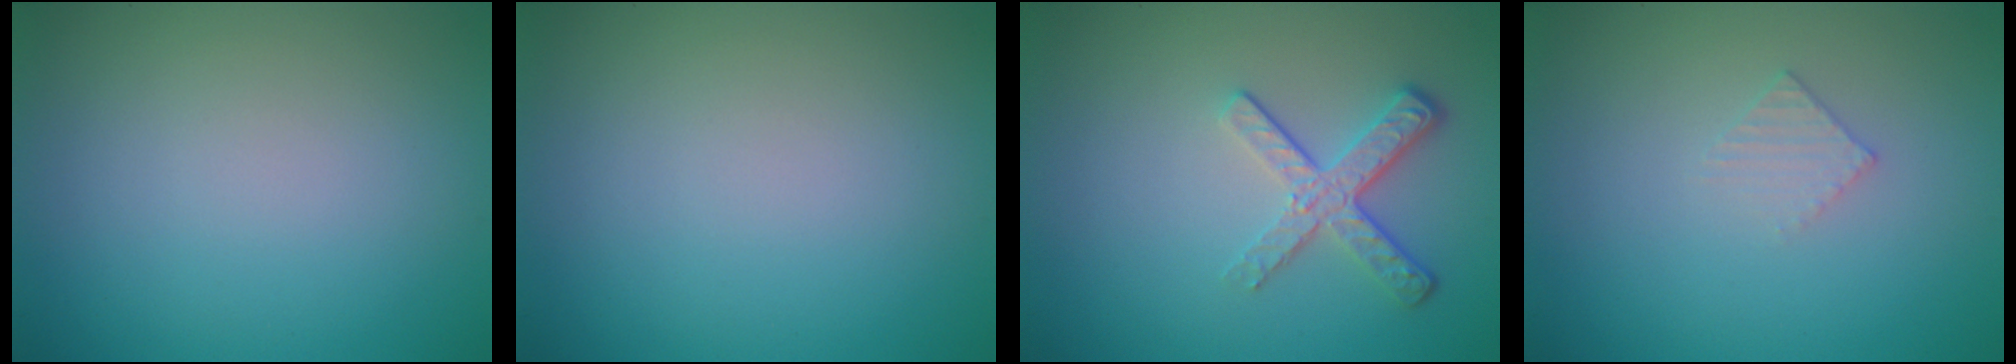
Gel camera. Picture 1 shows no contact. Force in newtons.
{"total": 0.0}
{"total": 3.7, "press": 2.7, "slide": 2.4}
{"total": 1.1, "press": 1.1, "slide": 0.0}